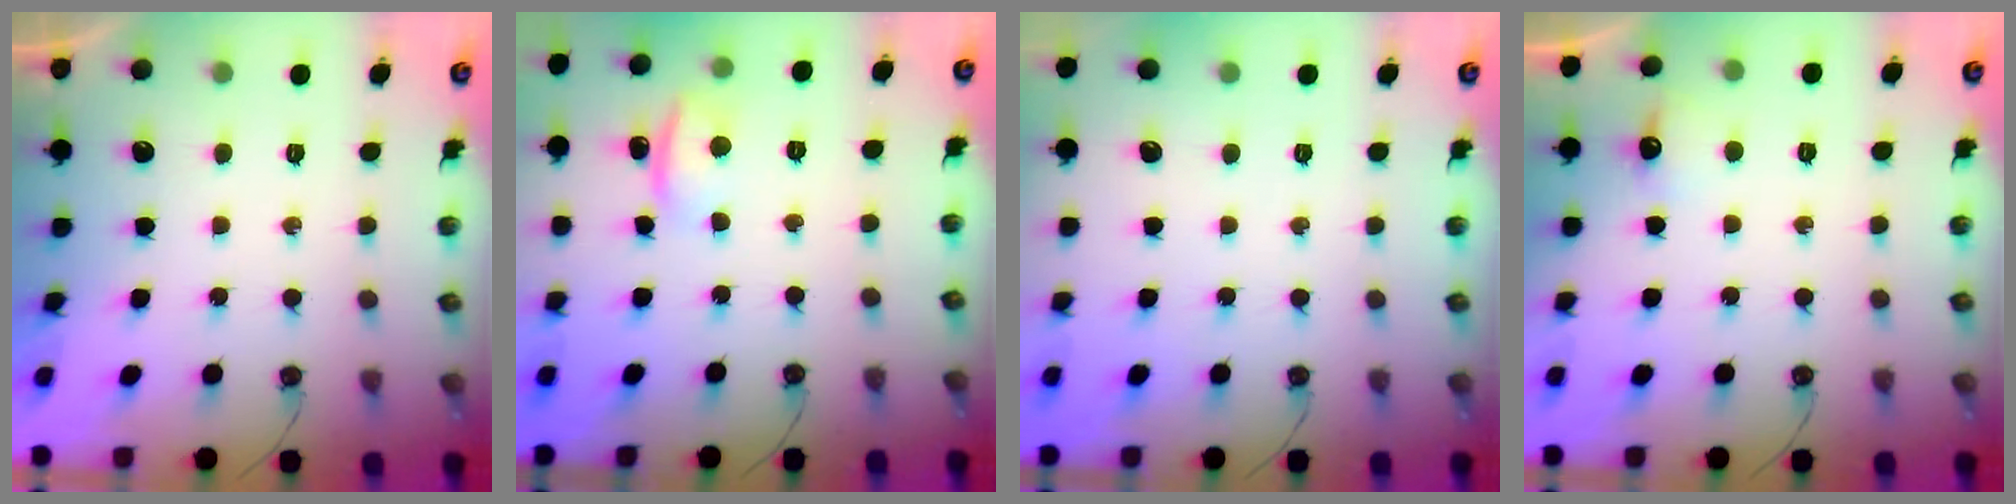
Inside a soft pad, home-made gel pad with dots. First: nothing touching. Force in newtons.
{"total": 1.4, "press": 1.2, "slide": 0.7}
{"total": 0.0}
{"total": 5.2, "press": 5.1, "slide": 1.1}